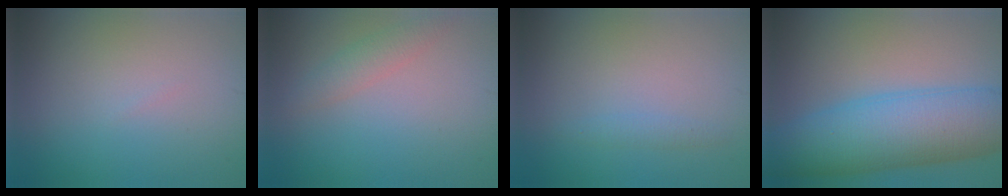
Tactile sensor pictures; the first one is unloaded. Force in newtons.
{"total": 1.8, "press": 1.8, "slide": 0.1}
{"total": 0.9, "press": 0.9, "slide": 0.0}
{"total": 10.3, "press": 10.3, "slide": 0.2}